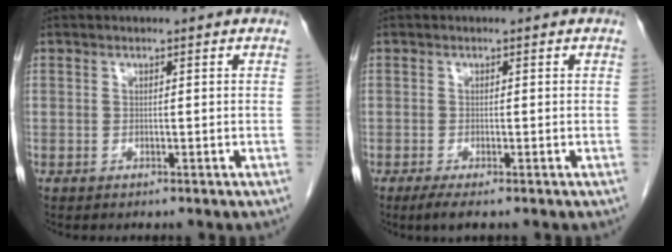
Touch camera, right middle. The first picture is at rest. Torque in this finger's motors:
{"motor_torque": [0.42, -0.22, 0.00, 0.00]}